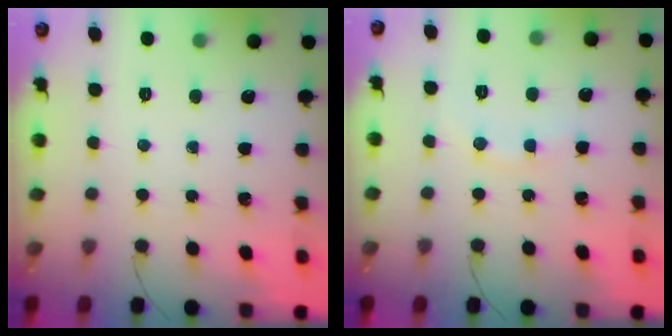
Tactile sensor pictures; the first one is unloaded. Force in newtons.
{"total": 4.9, "press": 4.8, "slide": 1.1}